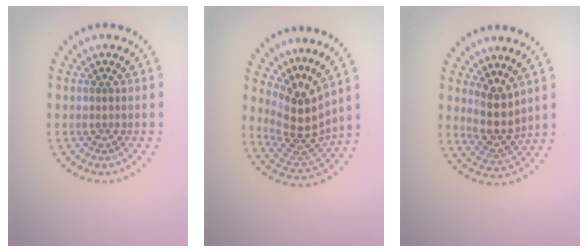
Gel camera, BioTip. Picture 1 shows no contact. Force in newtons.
{"total": 4.0, "press": 2.8, "slide": 2.9}
{"total": 3.2, "press": 2.5, "slide": 2.1}